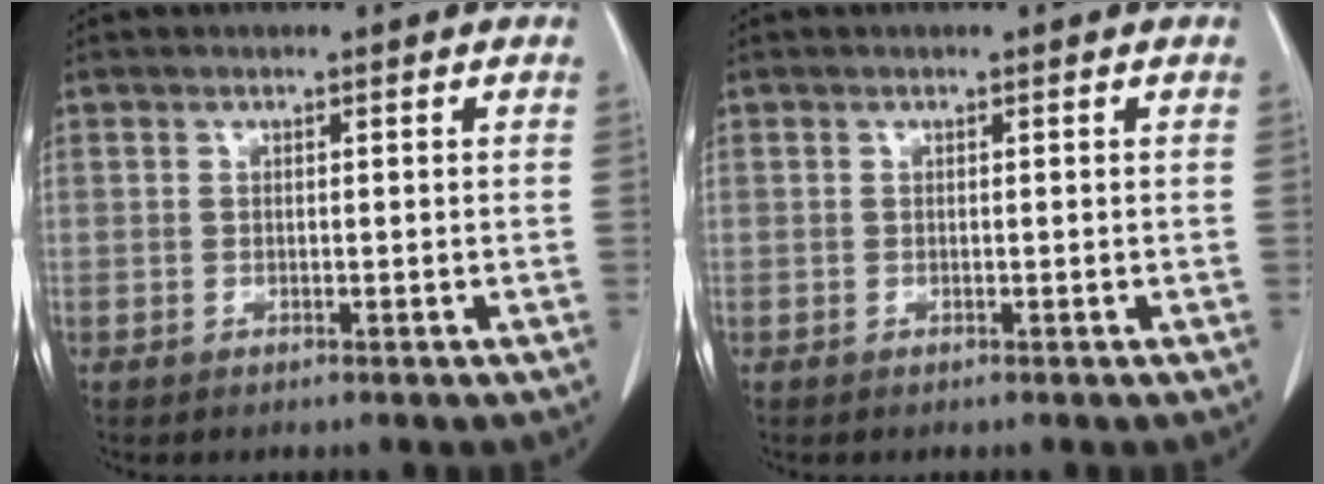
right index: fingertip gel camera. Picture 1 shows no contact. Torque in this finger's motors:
{"motor_torque": [0.00, 0.00, 0.00, 0.00]}